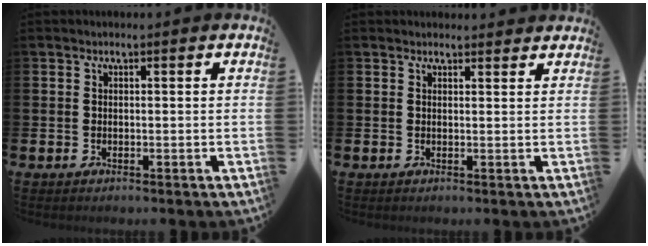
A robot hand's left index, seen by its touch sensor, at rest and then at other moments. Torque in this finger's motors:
{"motor_torque": [0.45, -1.68, 0.10, 0.02]}